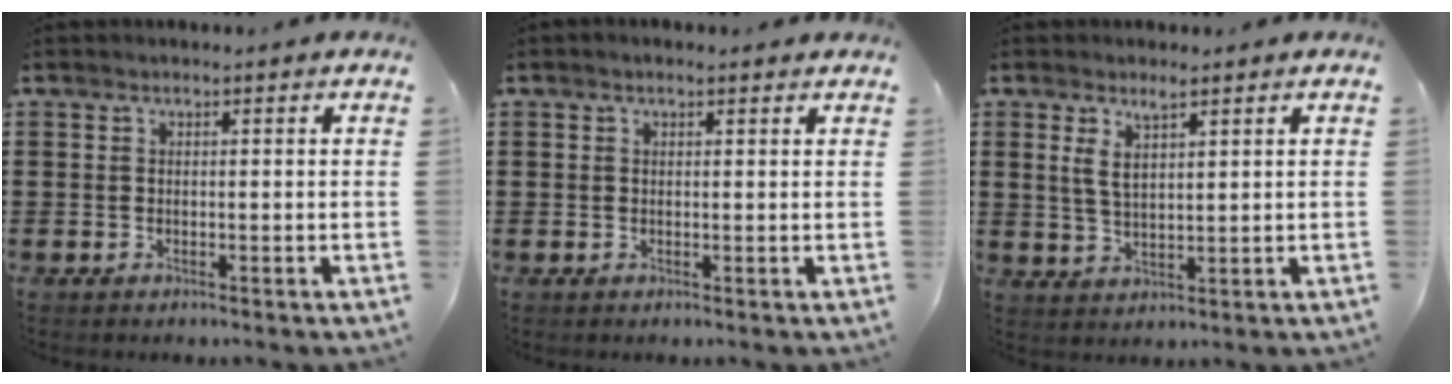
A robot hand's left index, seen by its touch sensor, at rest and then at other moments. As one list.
[{"total": 0.7, "force": [0.5, 0.1, 0.5], "torque": [-0.011, 0.003, 0.008]}, {"total": 4.0, "force": [2.2, 1.3, 3.1], "torque": [-0.065, 0.003, 0.040]}]